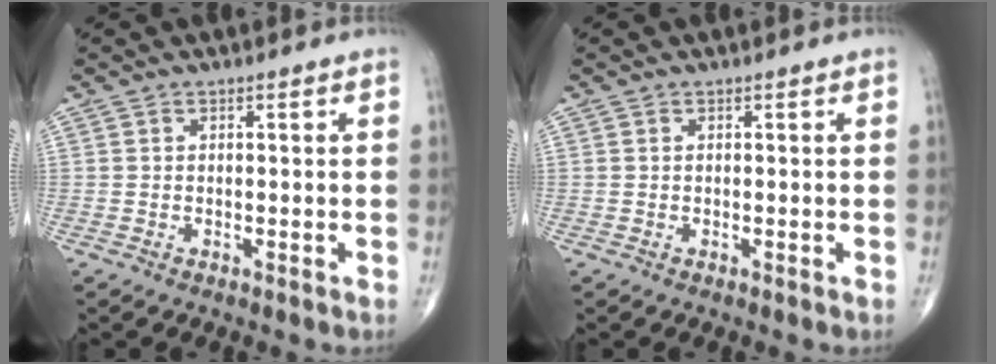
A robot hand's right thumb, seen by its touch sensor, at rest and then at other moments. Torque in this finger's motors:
{"motor_torque": [0.40, -0.02, -0.11, -0.19, -0.02]}